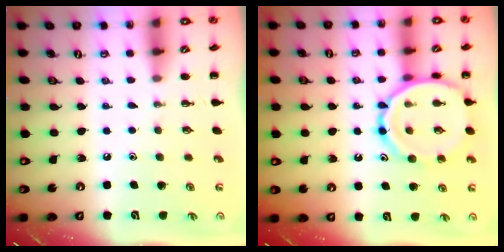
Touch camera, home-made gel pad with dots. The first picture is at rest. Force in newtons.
{"total": 15.2, "press": 15.1, "slide": 1.7}